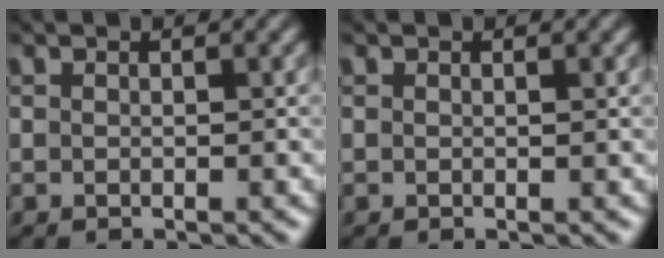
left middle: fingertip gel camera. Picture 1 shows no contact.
{"total": 0.0}